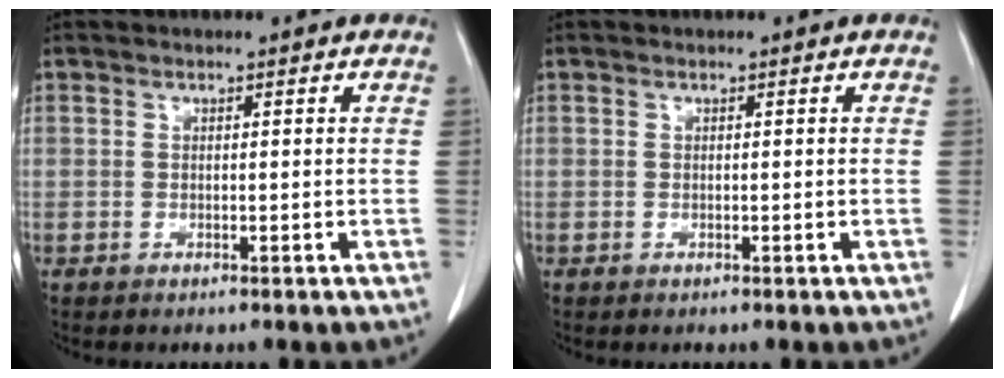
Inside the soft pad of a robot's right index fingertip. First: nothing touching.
{"total": 0.0}